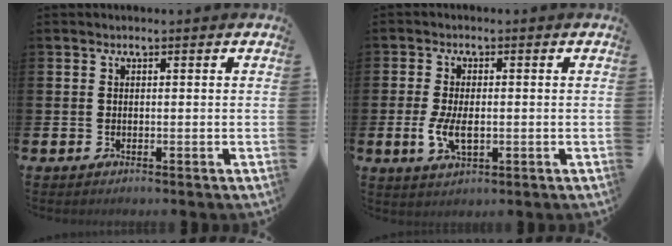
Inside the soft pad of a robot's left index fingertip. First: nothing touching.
{"total": 4.5, "force": [-0.4, 2.4, 3.9], "torque": [-0.069, -0.001, -0.009]}